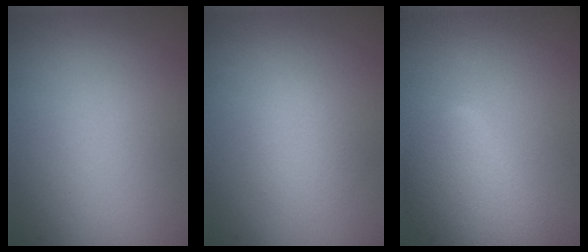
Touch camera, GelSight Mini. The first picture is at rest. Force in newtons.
{"total": 1.5, "press": 1.5, "slide": 0.1}
{"total": 4.2, "press": 4.2, "slide": 0.2}